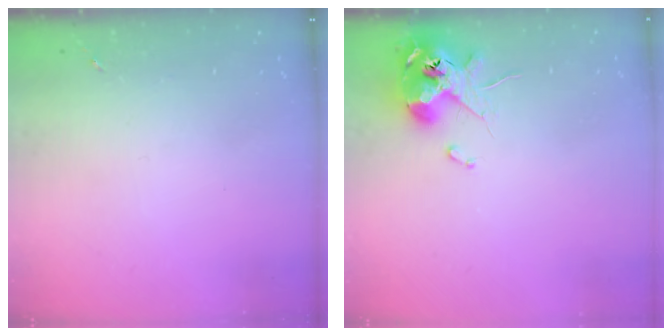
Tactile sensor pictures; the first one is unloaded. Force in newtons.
{"total": 11.6, "press": 11.4, "slide": 2.1}